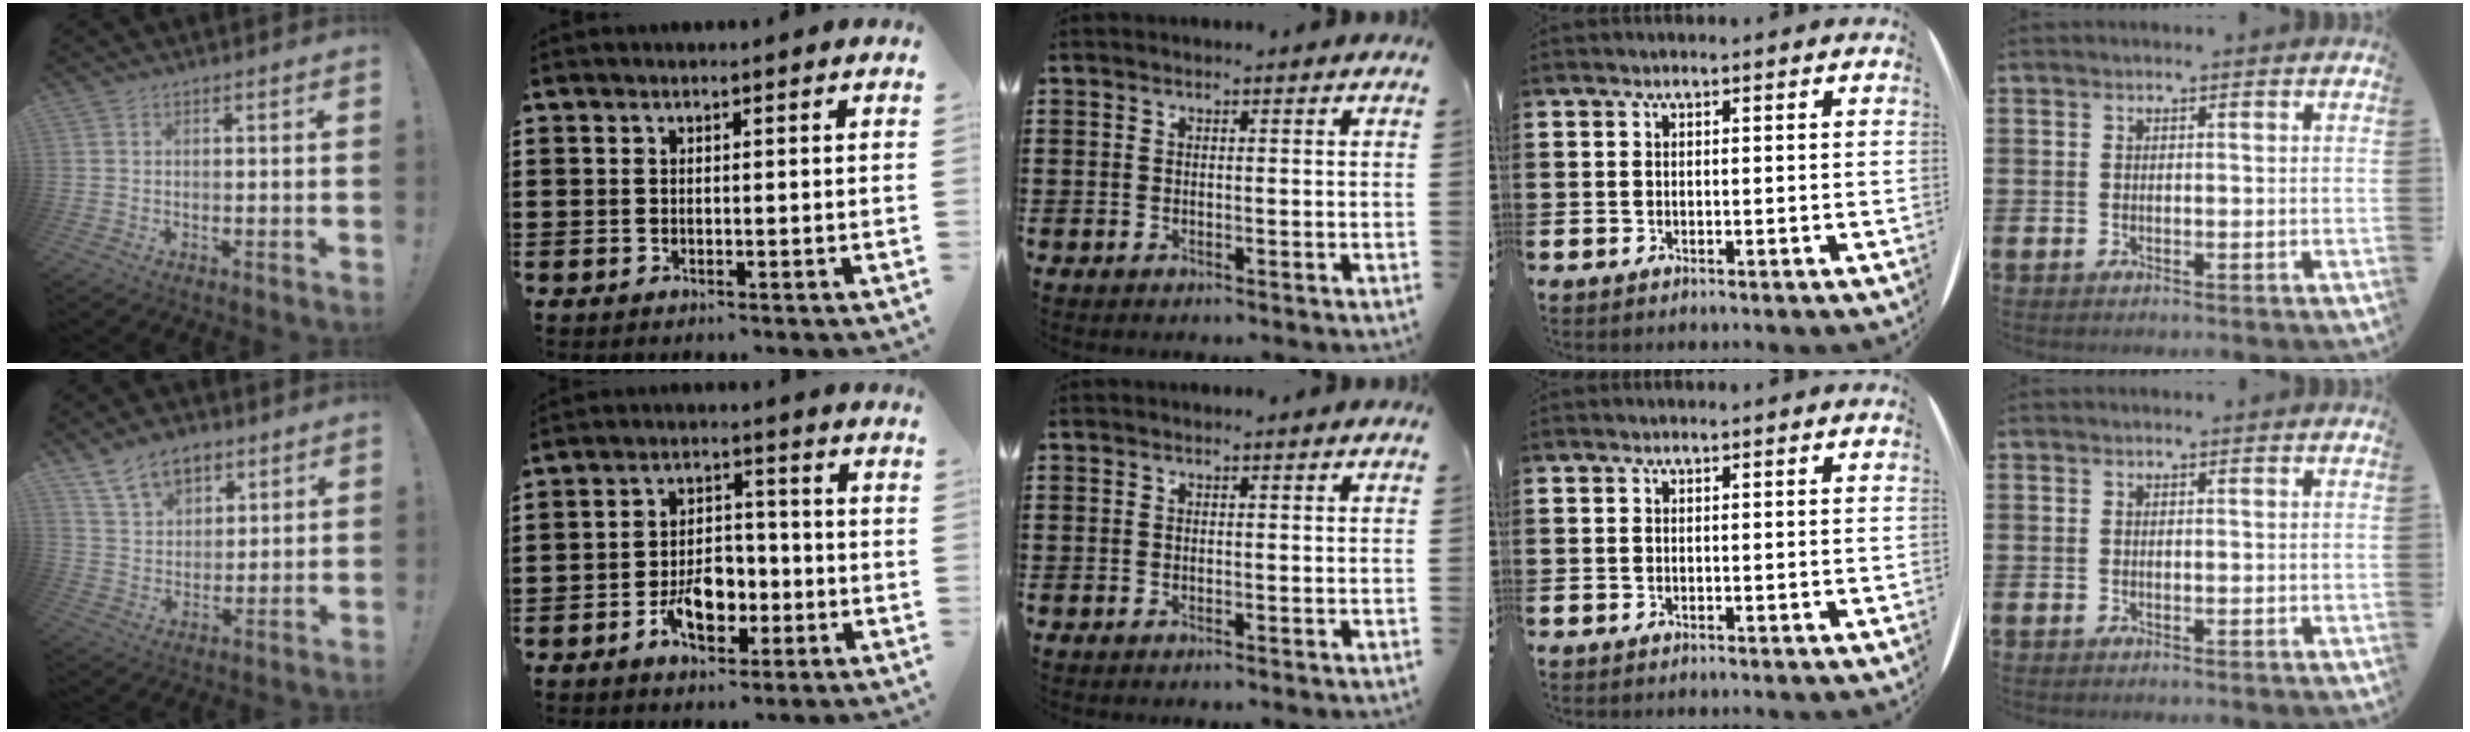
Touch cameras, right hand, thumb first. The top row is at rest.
{"thumb": {"total": 11.2, "force": [6.9, 7.3, 5.0], "torque": [-0.077, -0.031, 0.133]}, "index": {"total": 7.1, "force": [-2.9, 4.4, 4.8], "torque": [-0.078, 0.003, -0.056]}}